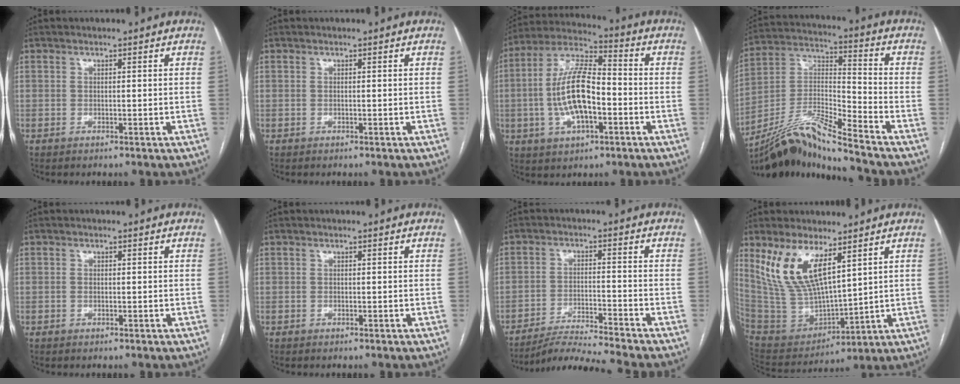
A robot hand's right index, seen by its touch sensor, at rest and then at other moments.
{"total": 0.0}
{"total": 13.7, "force": [-2.3, 5.1, 12.4], "torque": [-0.257, 0.015, -0.042]}
{"total": 15.1, "force": [-13.4, -1.5, 6.9], "torque": [-0.138, 0.014, -0.245]}
{"total": 0.6, "force": [-0.1, 0.4, 0.4], "torque": [-0.011, 0.000, -0.003]}
{"total": 0.0}
{"total": 9.1, "force": [-8.4, -2.7, 2.1], "torque": [-0.027, -0.019, -0.148]}
{"total": 13.8, "force": [7.7, 4.8, 10.5], "torque": [-0.225, 0.003, 0.166]}